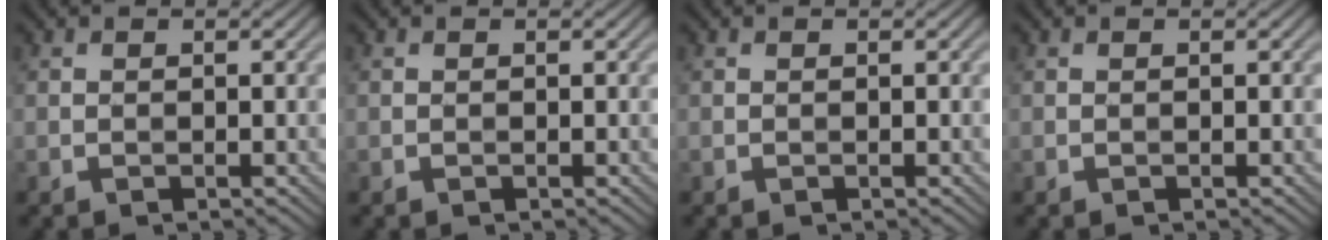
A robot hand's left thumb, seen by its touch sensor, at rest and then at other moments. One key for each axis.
{"total": 0.0}
{"total": 0.0}
{"total": 0.0}